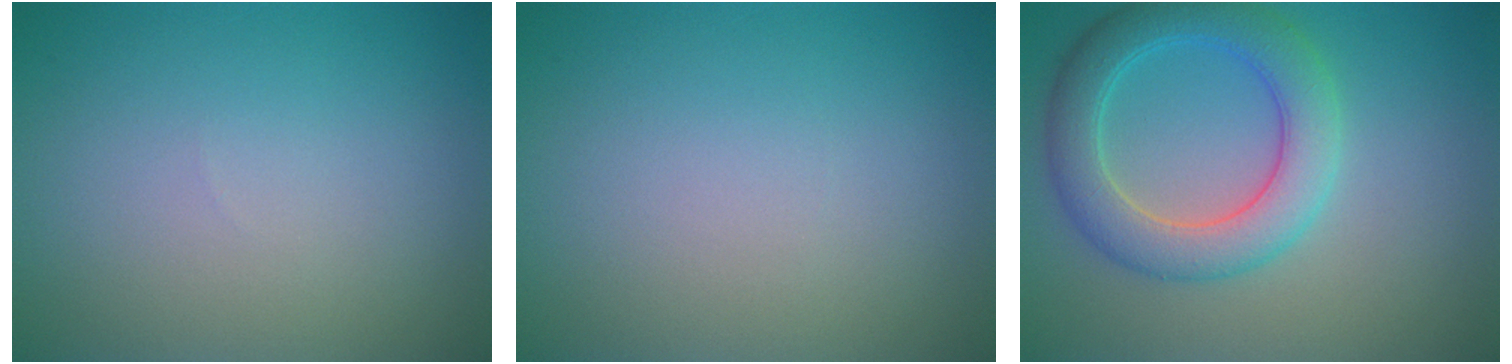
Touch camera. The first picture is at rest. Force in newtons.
{"total": 0.0}
{"total": 5.4, "press": 5.4, "slide": 0.1}